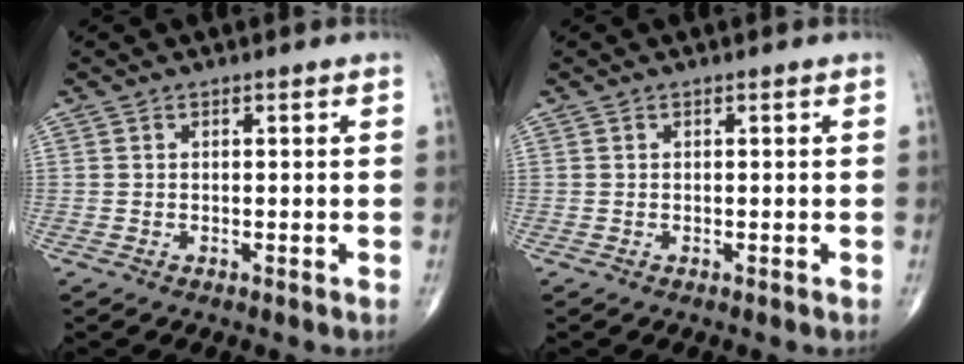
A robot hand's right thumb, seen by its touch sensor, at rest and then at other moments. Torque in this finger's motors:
{"motor_torque": [0.00, 0.00, -0.01, 0.00, 0.00]}